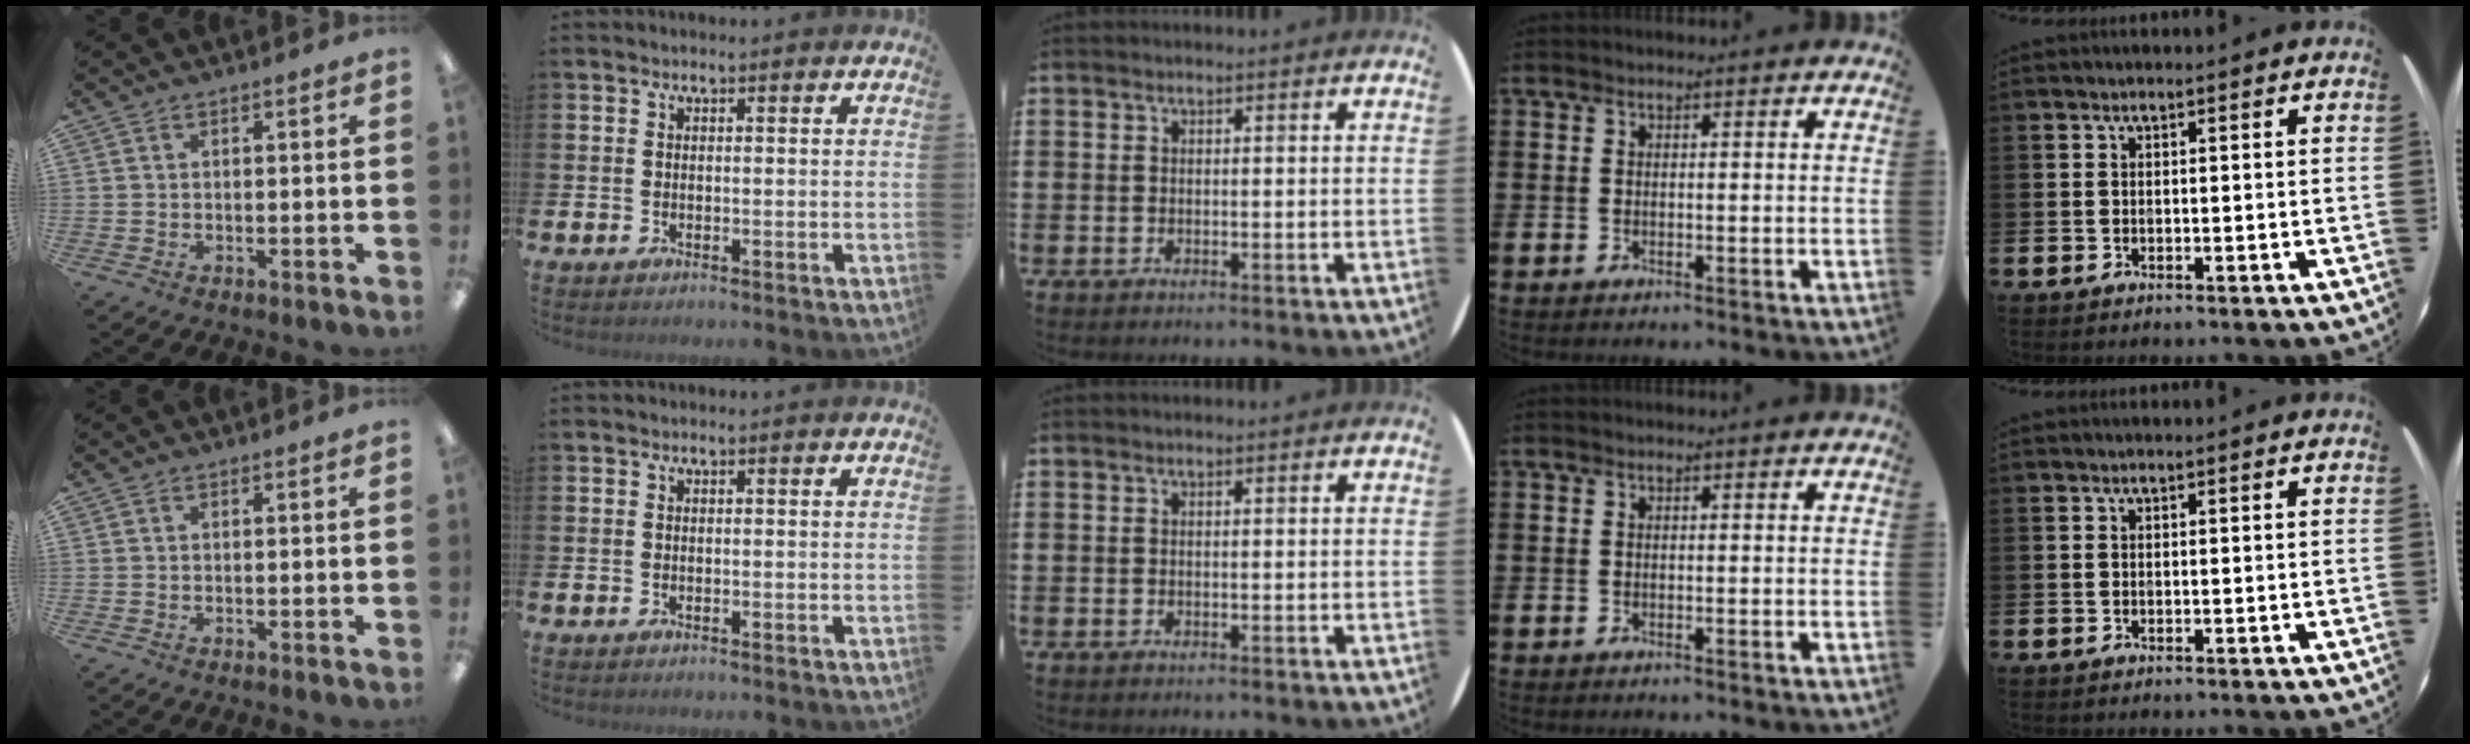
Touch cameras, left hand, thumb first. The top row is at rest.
{}